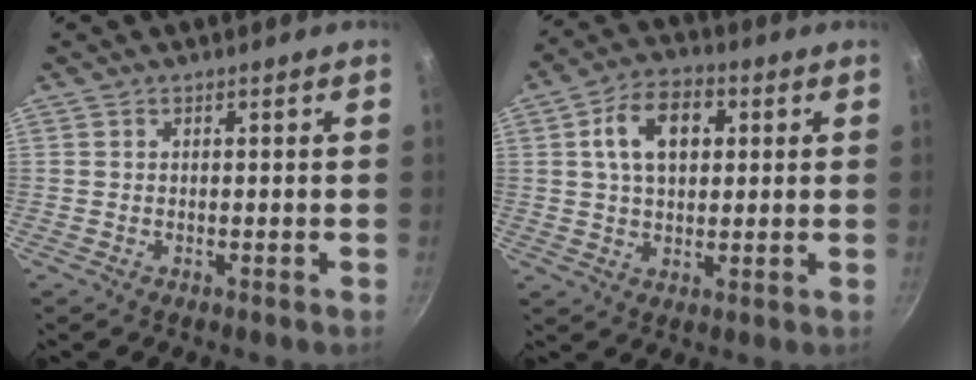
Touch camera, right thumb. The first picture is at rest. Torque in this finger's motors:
{"motor_torque": [-1.18, 1.32, 1.14, 0.20, 0.36]}